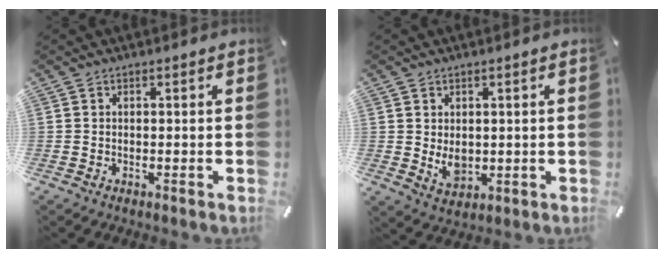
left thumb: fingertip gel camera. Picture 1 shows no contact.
{"total": 5.1, "force": [0.6, 4.2, 2.9], "torque": [-0.044, -0.003, 0.012]}